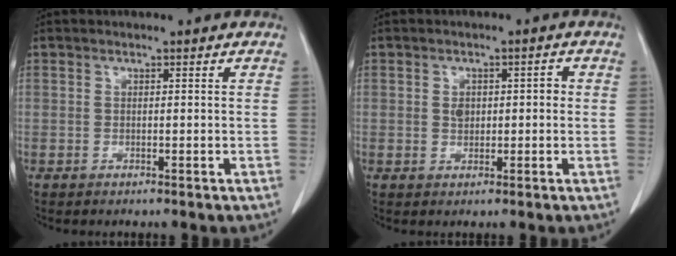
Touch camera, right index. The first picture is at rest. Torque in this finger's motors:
{"motor_torque": [0.06, -0.01, 0.01, 0.01]}